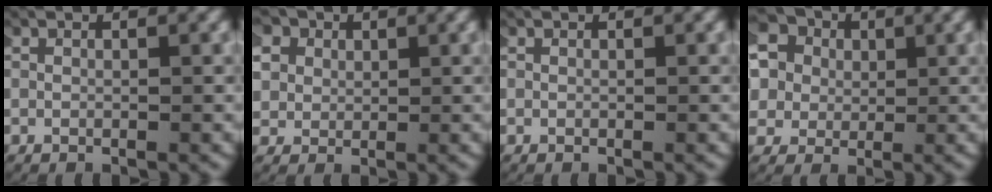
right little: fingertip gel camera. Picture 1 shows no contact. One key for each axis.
{"total": 5.9, "fx": 2.1, "fy": 4.9, "fz": 2.5, "tx": -0.080, "ty": -0.001, "tz": 0.030}
{"total": 0.0}
{"total": 11.7, "fx": 3.3, "fy": 10.2, "fz": 4.8, "tx": -0.149, "ty": -0.012, "tz": 0.040}